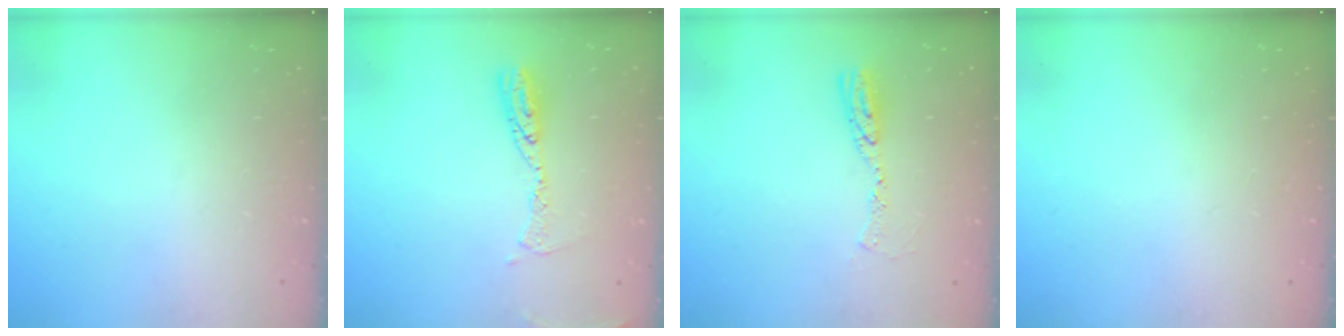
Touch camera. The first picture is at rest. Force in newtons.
{"total": 9.5, "press": 9.4, "slide": 0.9}
{"total": 9.5, "press": 9.5, "slide": 0.9}
{"total": 0.0}